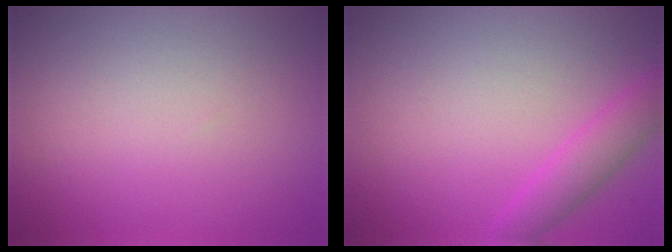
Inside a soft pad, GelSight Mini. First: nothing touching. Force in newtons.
{"total": 2.1, "press": 2.1, "slide": 0.2}